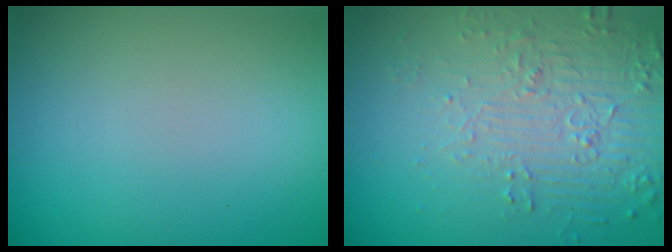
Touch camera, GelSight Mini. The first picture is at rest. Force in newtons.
{"total": 6.0, "press": 3.9, "slide": 4.6}